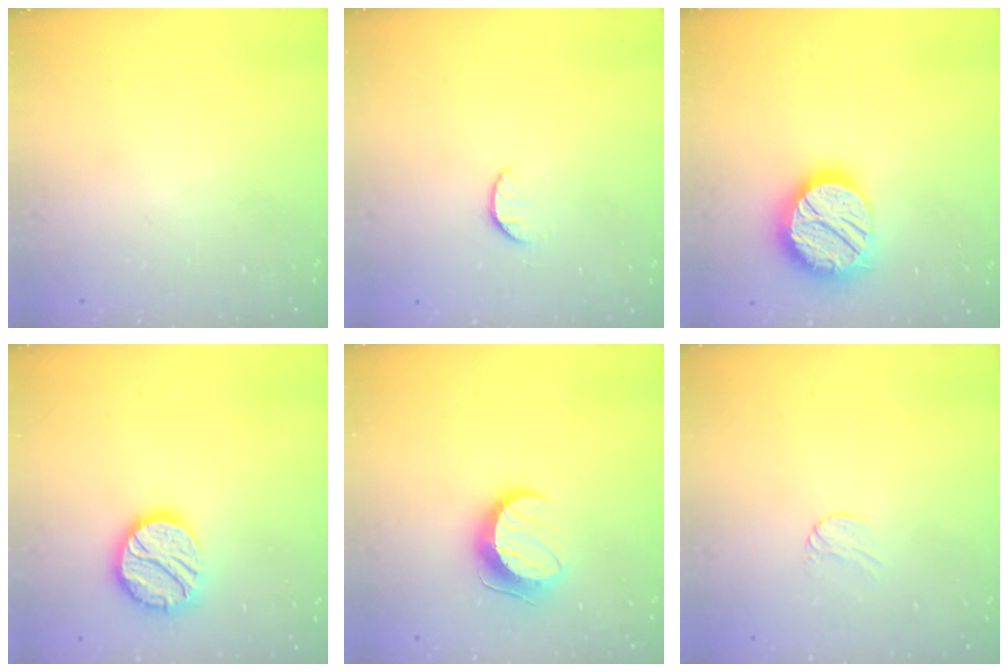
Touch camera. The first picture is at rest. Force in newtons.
{"total": 5.0, "press": 5.0, "slide": 0.4}
{"total": 18.4, "press": 18.3, "slide": 1.7}
{"total": 13.9, "press": 13.8, "slide": 0.9}
{"total": 10.1, "press": 10.1, "slide": 0.4}
{"total": 3.5, "press": 3.4, "slide": 0.2}